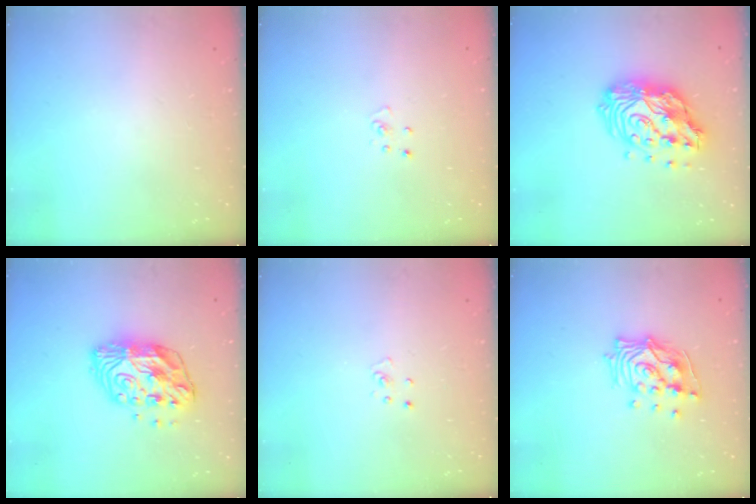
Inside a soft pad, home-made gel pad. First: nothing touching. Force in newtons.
{"total": 2.5, "press": 2.5, "slide": 0.3}
{"total": 16.8, "press": 16.7, "slide": 1.6}
{"total": 12.5, "press": 12.5, "slide": 0.9}
{"total": 2.3, "press": 2.3, "slide": 0.2}
{"total": 13.3, "press": 13.2, "slide": 1.1}